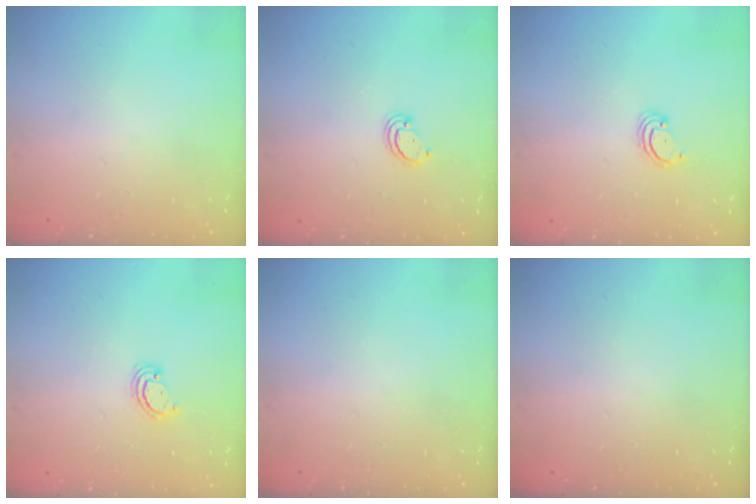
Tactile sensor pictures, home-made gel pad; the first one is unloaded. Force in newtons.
{"total": 2.8, "press": 2.8, "slide": 0.2}
{"total": 2.8, "press": 2.8, "slide": 0.2}
{"total": 2.6, "press": 2.6, "slide": 0.3}
{"total": 0.0}
{"total": 0.0}